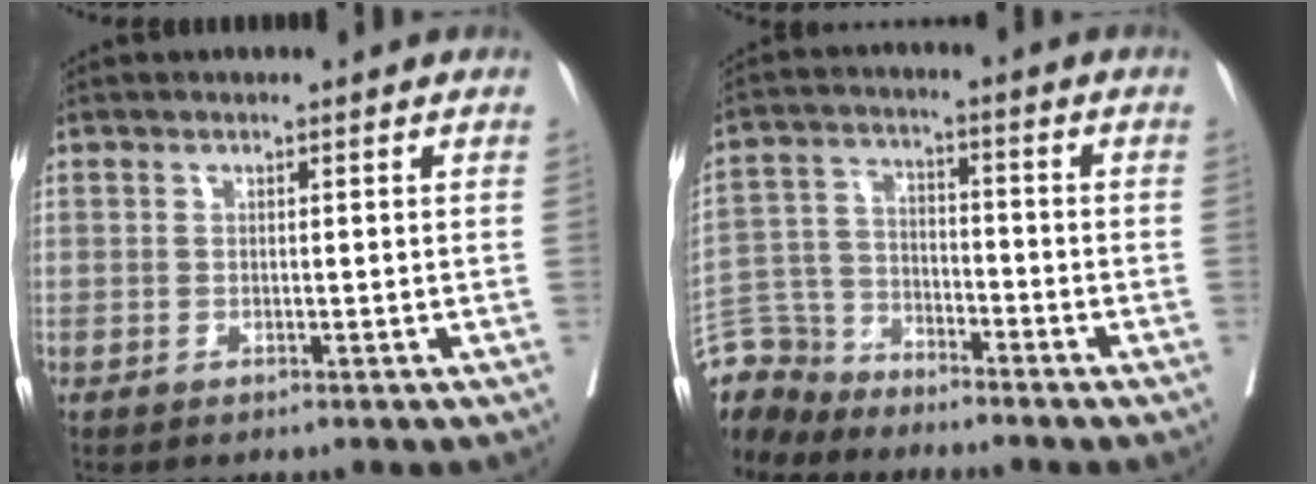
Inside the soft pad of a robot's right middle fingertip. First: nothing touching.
{"total": 8.3, "force": [-7.9, 2.6, -0.7], "torque": [0.010, 0.017, -0.160]}